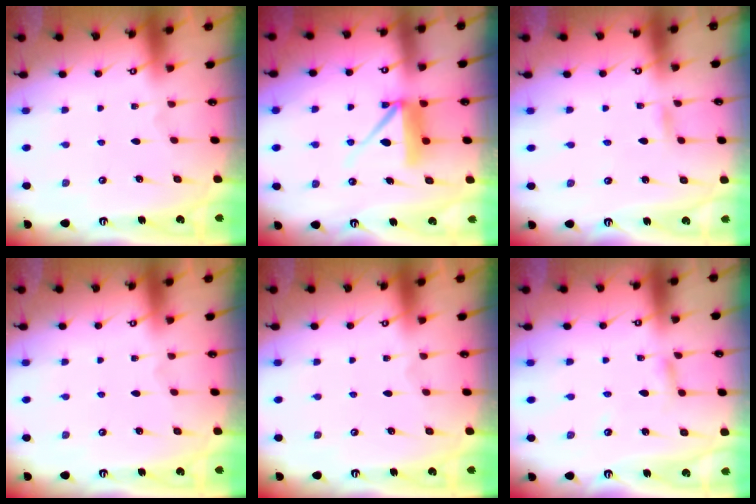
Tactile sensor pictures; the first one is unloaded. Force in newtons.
{"total": 9.6, "press": 9.5, "slide": 0.9}
{"total": 2.8, "press": 2.7, "slide": 0.3}
{"total": 0.0}
{"total": 0.0}
{"total": 2.9, "press": 2.9, "slide": 0.1}